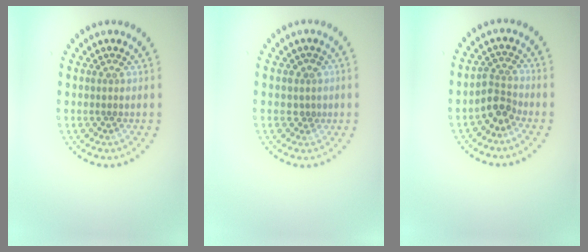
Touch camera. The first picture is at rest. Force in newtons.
{"total": 1.2, "press": 1.1, "slide": 0.6}
{"total": 2.4, "press": 1.7, "slide": 1.7}